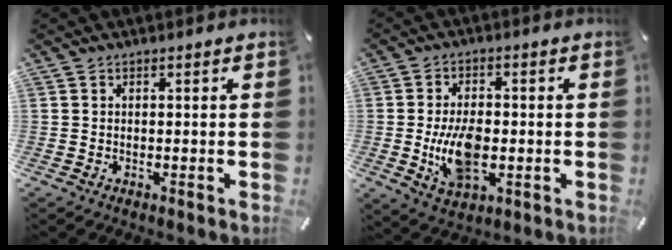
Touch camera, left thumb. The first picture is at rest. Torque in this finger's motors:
{"motor_torque": [1.00, 1.57, 0.50, -0.39, 0.10]}